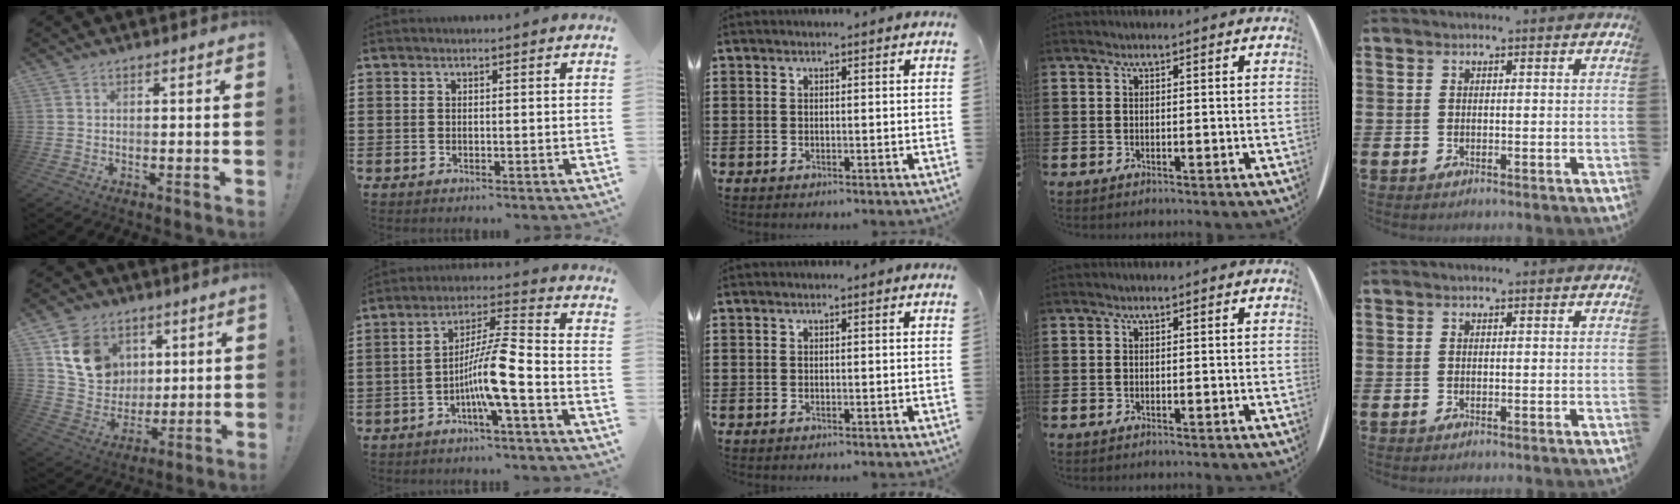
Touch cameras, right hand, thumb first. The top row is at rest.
{"thumb": {"total": 14.0, "force": [6.1, 11.4, 5.3], "torque": [-0.092, -0.020, 0.128]}, "index": {"total": 8.9, "force": [-3.7, 0.3, 8.1], "torque": [-0.159, -0.006, -0.073]}}